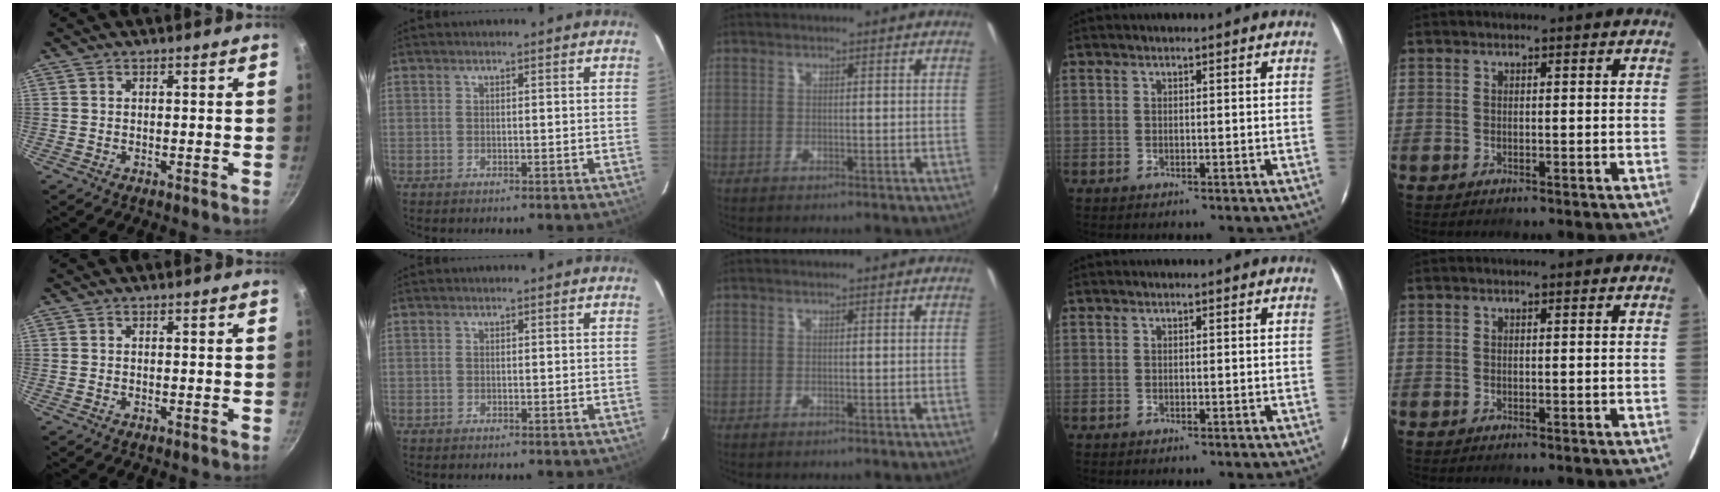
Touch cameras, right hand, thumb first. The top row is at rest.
{}